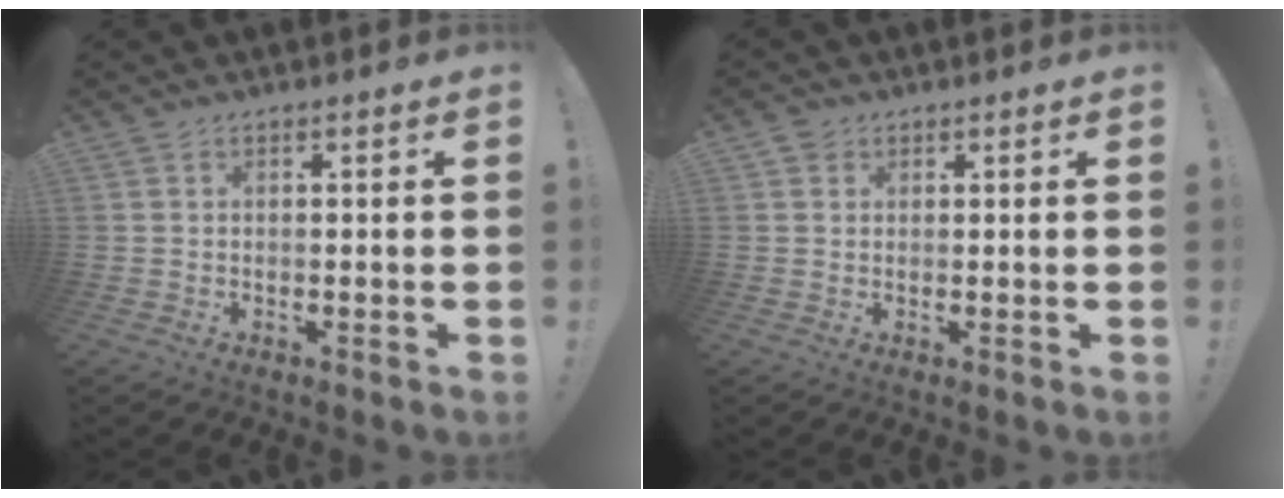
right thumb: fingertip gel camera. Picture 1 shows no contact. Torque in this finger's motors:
{"motor_torque": [-0.05, 0.22, -0.05, -0.25, 0.02]}